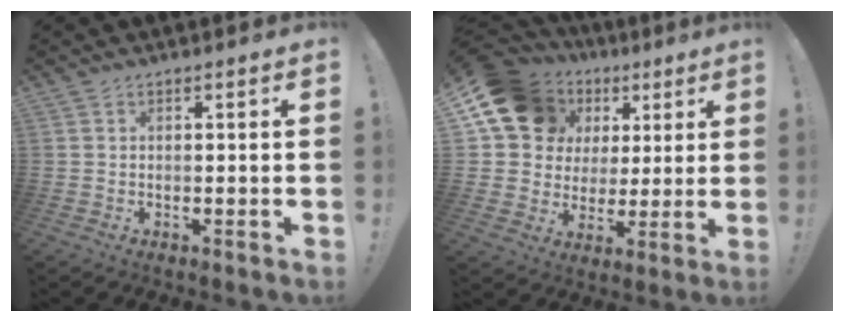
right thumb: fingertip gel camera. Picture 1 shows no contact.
{"total": 16.2, "force": [8.0, 12.6, 6.2], "torque": [-0.100, -0.045, 0.168]}